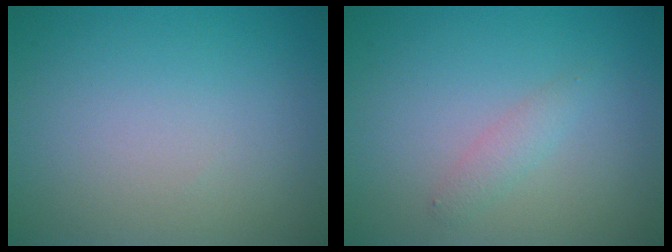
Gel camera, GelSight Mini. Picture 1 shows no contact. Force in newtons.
{"total": 1.3, "press": 1.3, "slide": 0.0}